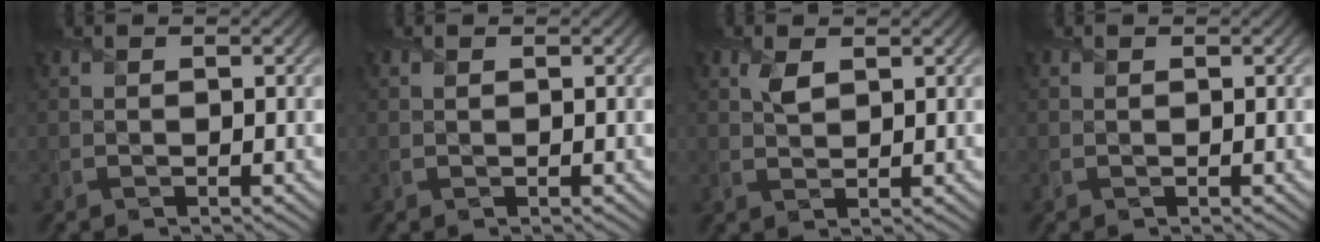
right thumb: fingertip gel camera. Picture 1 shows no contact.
{"total": 0.0}
{"total": 2.0, "force": [1.2, 0.9, 1.4], "torque": [-0.032, 0.003, 0.023]}
{"total": 0.0}